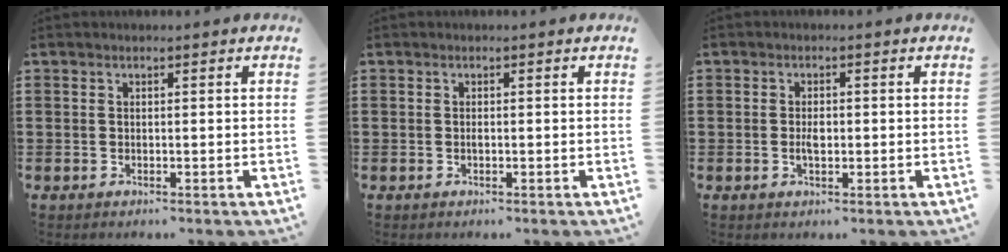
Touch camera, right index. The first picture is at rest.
{"total": 0.6, "force": [-0.1, 0.1, 0.5], "torque": [-0.012, -0.004, -0.001]}
{"total": 2.1, "force": [-0.2, 0.9, 1.9], "torque": [-0.036, 0.001, -0.003]}